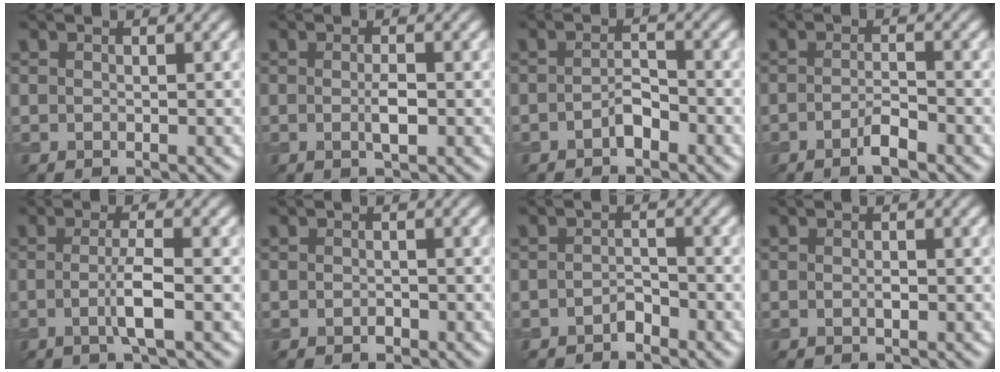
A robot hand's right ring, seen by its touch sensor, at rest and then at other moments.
{"total": 1.6, "force": [-0.2, 0.3, 1.6], "torque": [-0.029, -0.003, -0.004]}
{"total": 1.7, "force": [-1.1, 0.6, 1.2], "torque": [-0.022, 0.004, -0.021]}
{"total": 2.1, "force": [-1.3, 0.3, 1.6], "torque": [-0.029, 0.002, -0.027]}
{"total": 3.0, "force": [-0.5, 0.4, 2.9], "torque": [-0.054, -0.004, -0.013]}
{"total": 0.6, "force": [-0.3, 0.3, 0.3], "torque": [-0.005, 0.000, -0.006]}
{"total": 1.2, "force": [-1.0, 0.5, 0.5], "torque": [-0.008, 0.004, -0.018]}
{"total": 0.5, "force": [-0.1, 0.2, 0.5], "torque": [-0.011, 0.000, -0.001]}